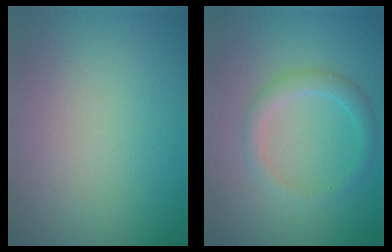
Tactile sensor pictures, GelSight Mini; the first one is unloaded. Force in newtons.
{"total": 2.2, "press": 2.2, "slide": 0.0}